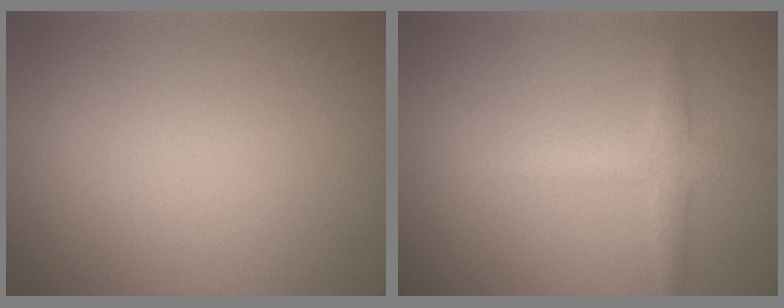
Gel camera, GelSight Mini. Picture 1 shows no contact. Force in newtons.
{"total": 2.4, "press": 2.4, "slide": 0.2}